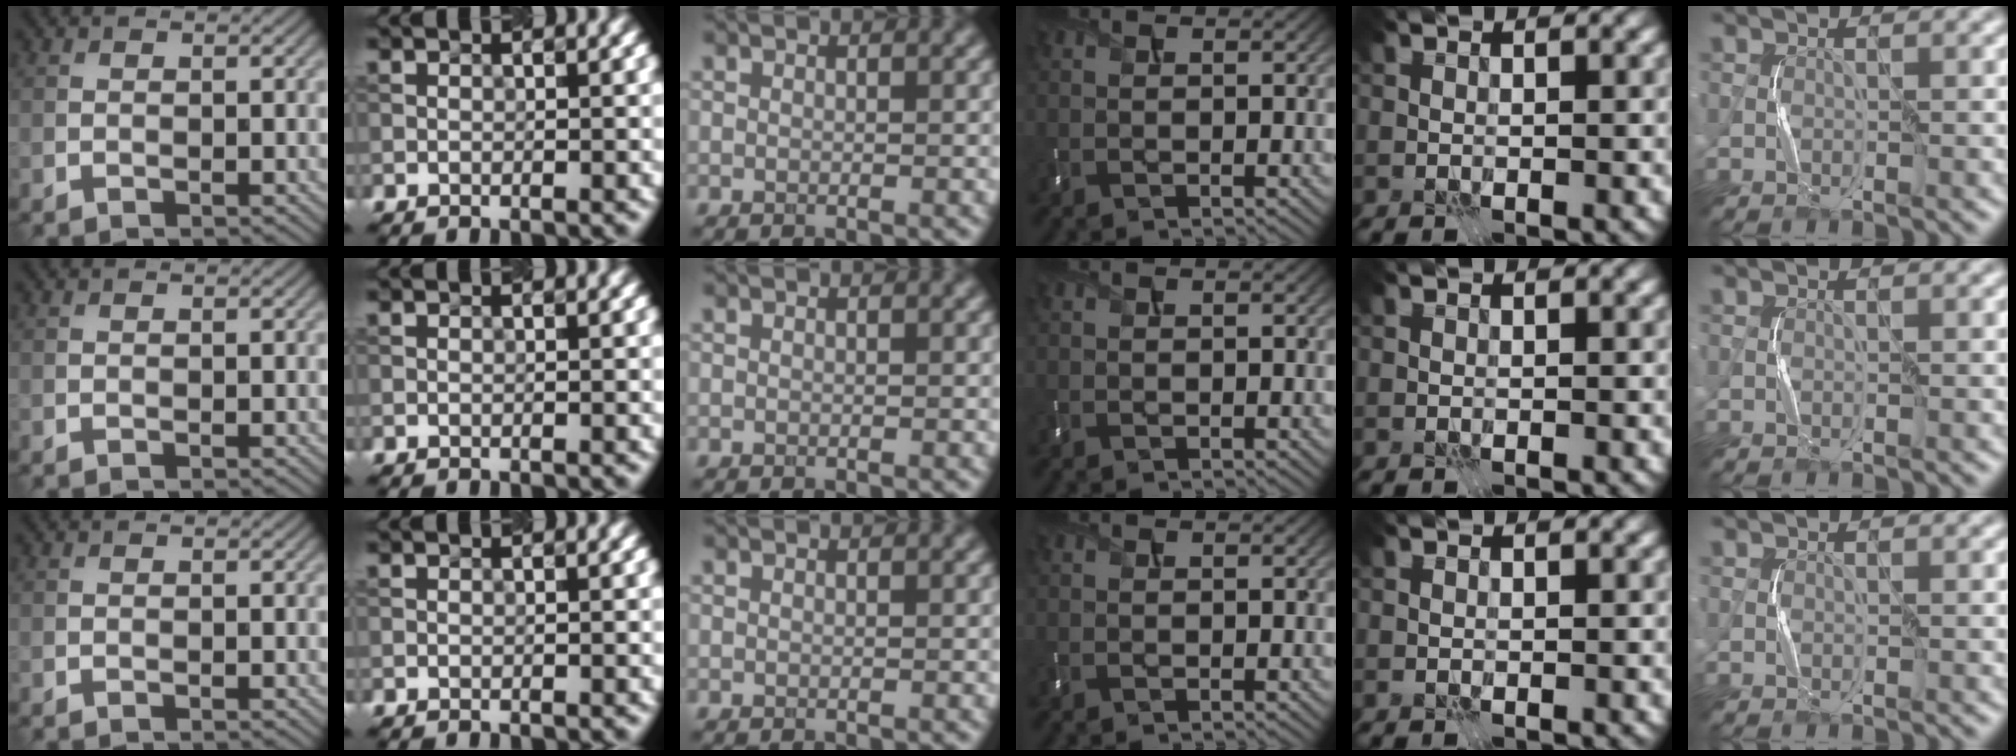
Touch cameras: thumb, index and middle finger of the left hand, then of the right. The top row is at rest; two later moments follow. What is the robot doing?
{"motion": "press", "object": "memory foam"}